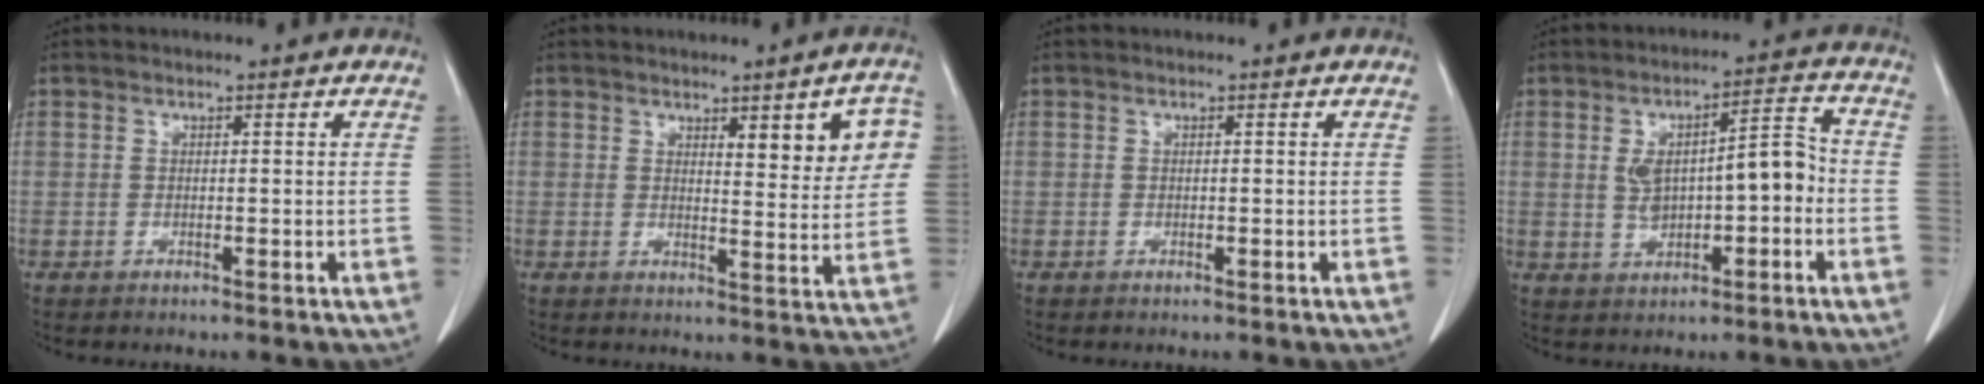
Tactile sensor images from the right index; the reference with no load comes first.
{"total": 7.6, "force": [2.9, 1.9, 6.8], "torque": [-0.078, 0.003, 0.036]}
{"total": 0.0}
{"total": 8.8, "force": [-0.7, 3.3, 8.1], "torque": [-0.135, 0.031, -0.002]}